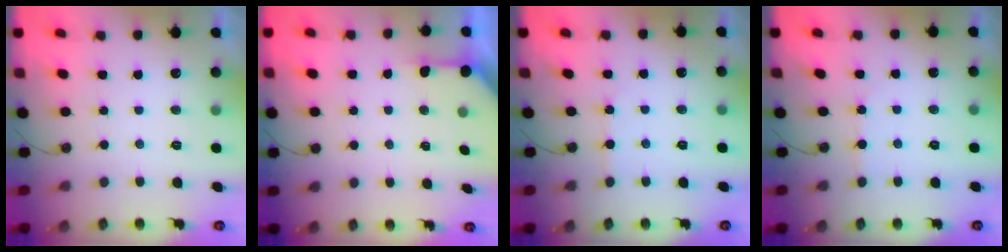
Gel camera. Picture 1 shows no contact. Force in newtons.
{"total": 3.6, "press": 3.6, "slide": 0.3}
{"total": 2.8, "press": 2.8, "slide": 0.4}
{"total": 2.6, "press": 2.6, "slide": 0.4}